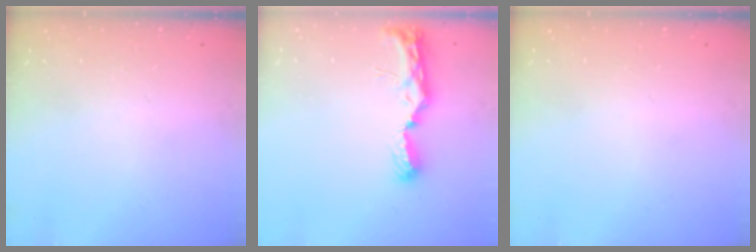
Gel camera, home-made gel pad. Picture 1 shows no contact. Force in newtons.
{"total": 7.7, "press": 7.7, "slide": 0.5}
{"total": 0.0}